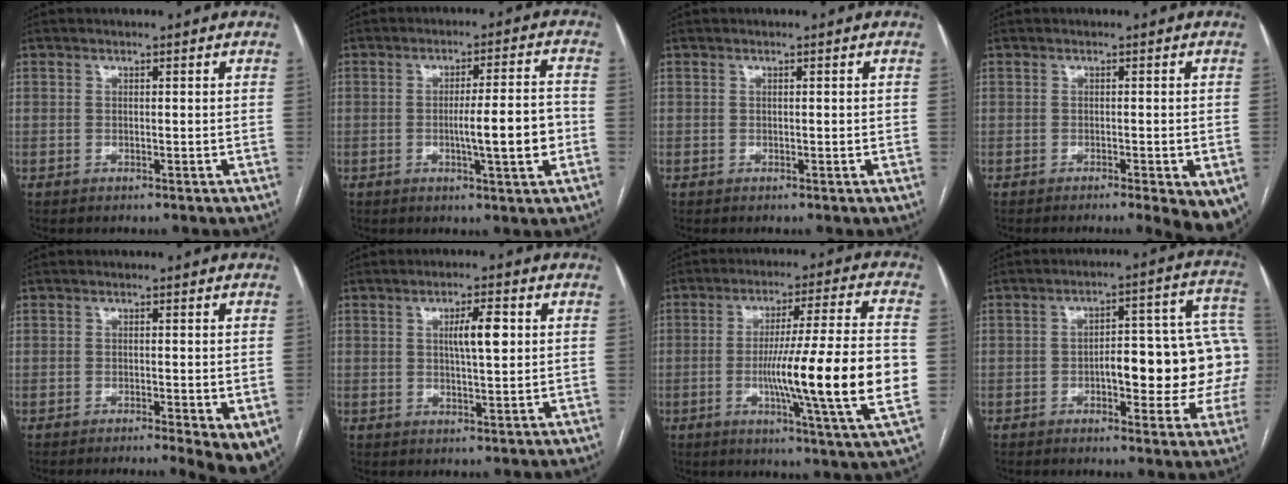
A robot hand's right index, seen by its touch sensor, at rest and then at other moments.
{"total": 8.5, "force": [-1.8, 0.0, 8.3], "torque": [-0.125, 0.001, -0.028]}
{"total": 0.0}
{"total": 9.5, "force": [-6.5, 2.6, 6.5], "torque": [-0.059, -0.018, -0.085]}
{"total": 8.2, "force": [-5.1, 2.2, 6.0], "torque": [-0.061, -0.022, -0.075]}
{"total": 5.0, "force": [1.2, 0.9, 4.8], "torque": [-0.082, 0.006, 0.022]}
{"total": 19.3, "force": [-2.8, -1.2, 19.1], "torque": [-0.276, -0.011, -0.050]}
{"total": 16.5, "force": [-2.0, 5.5, 15.4], "torque": [-0.161, 0.049, -0.019]}